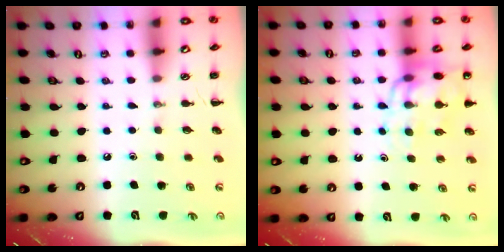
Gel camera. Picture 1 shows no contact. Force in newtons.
{"total": 12.6, "press": 12.1, "slide": 3.4}